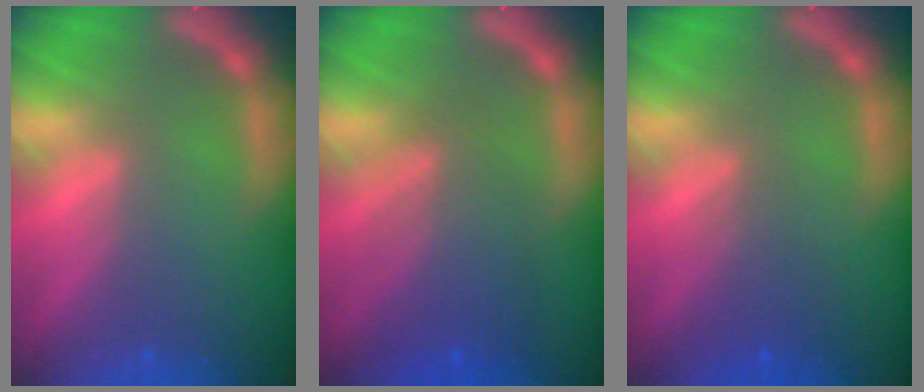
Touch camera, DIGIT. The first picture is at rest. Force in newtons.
{"total": 5.5}
{"total": 2.4}